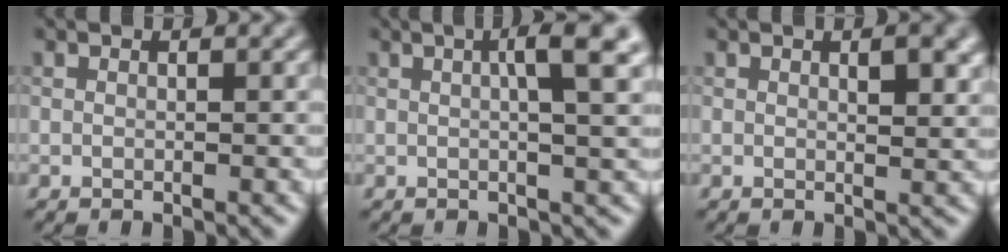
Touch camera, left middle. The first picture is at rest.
{"total": 4.9, "force": [1.3, 0.9, 4.7], "torque": [-0.063, 0.011, 0.018]}
{"total": 2.6, "force": [1.1, 0.9, 2.2], "torque": [-0.027, -0.002, 0.019]}